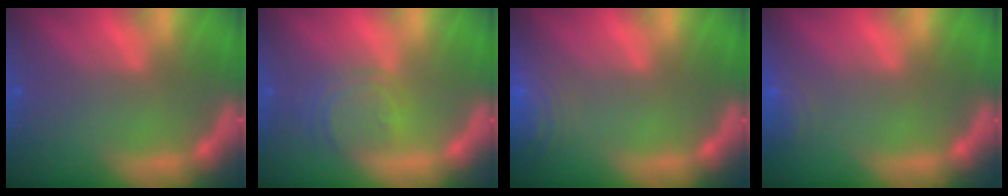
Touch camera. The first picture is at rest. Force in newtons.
{"total": 4.0}
{"total": 7.5}
{"total": 2.5}